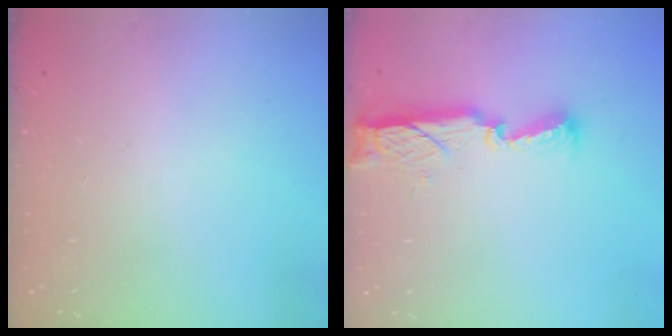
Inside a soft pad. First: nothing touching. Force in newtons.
{"total": 11.7, "press": 10.4, "slide": 5.3}